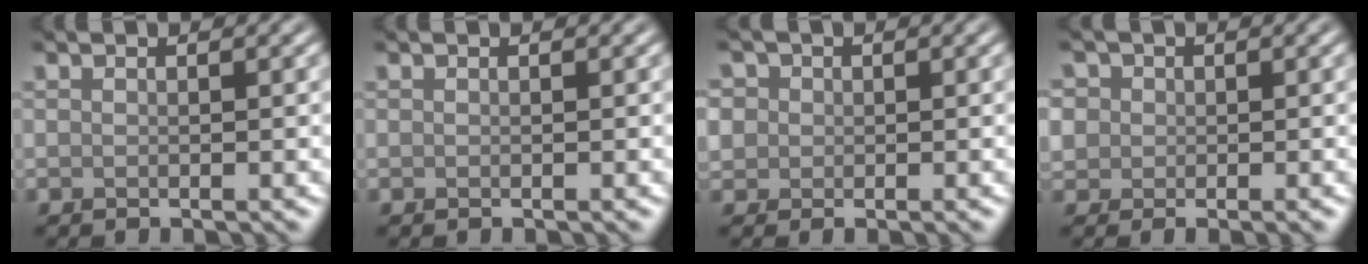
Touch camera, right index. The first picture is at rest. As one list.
[{"total": 0.0}, {"total": 2.8, "force": [0.6, 2.5, 1.1], "torque": [-0.029, 0.020, 0.001]}, {"total": 3.6, "force": [0.1, 3.1, 1.8], "torque": [-0.040, 0.010, 0.000]}]